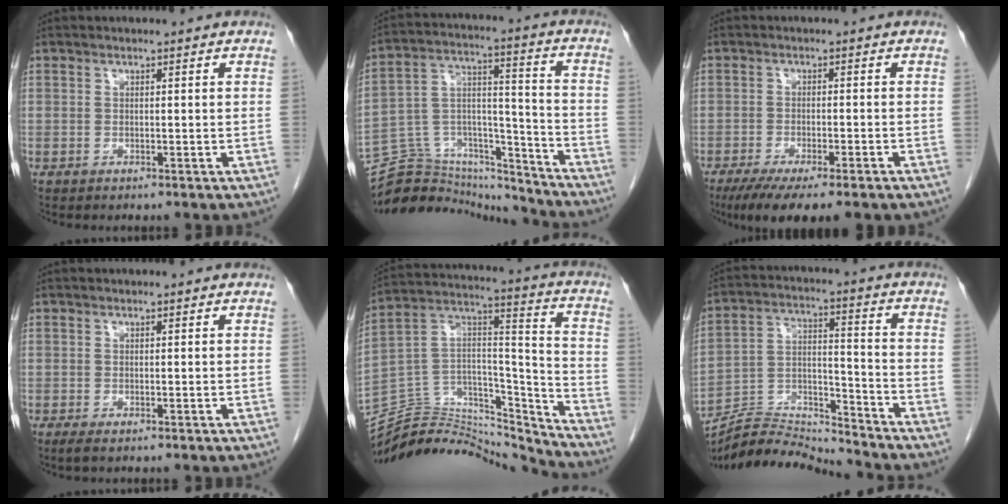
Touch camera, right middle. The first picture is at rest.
{"total": 19.5, "force": [-19.0, 3.7, 2.6], "torque": [-0.056, 0.056, -0.301]}
{"total": 9.4, "force": [-6.8, 1.0, 6.4], "torque": [-0.090, -0.019, -0.101]}
{"total": 0.7, "force": [-0.4, -0.1, 0.6], "torque": [-0.017, -0.005, -0.006]}
{"total": 22.8, "force": [-22.1, 4.2, 3.6], "torque": [-0.081, 0.051, -0.356]}
{"total": 11.5, "force": [-11.4, -1.0, -0.6], "torque": [0.009, 0.037, -0.208]}